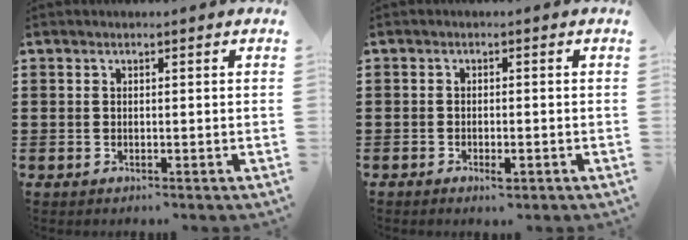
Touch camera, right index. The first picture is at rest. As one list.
[{"total": 1.4, "force": [-1.0, 0.6, 0.8], "torque": [-0.018, -0.002, -0.019]}]